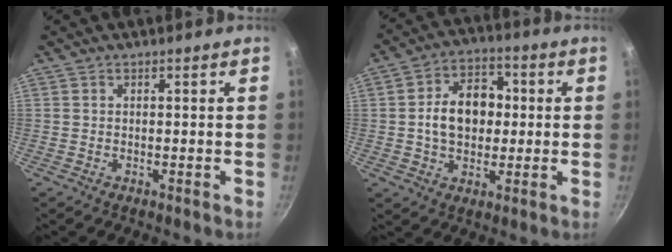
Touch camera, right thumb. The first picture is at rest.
{"total": 12.0, "force": [0.5, 8.7, 8.2], "torque": [-0.098, 0.019, -0.001]}